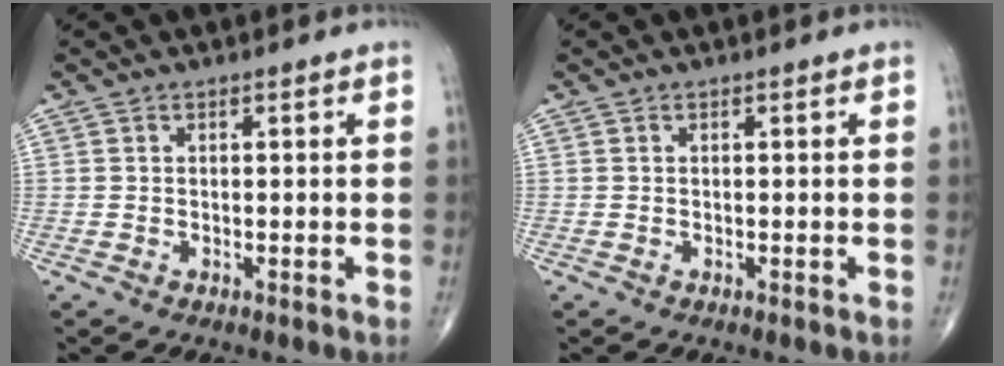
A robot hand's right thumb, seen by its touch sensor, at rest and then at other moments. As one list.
[{"total": 0.0}]